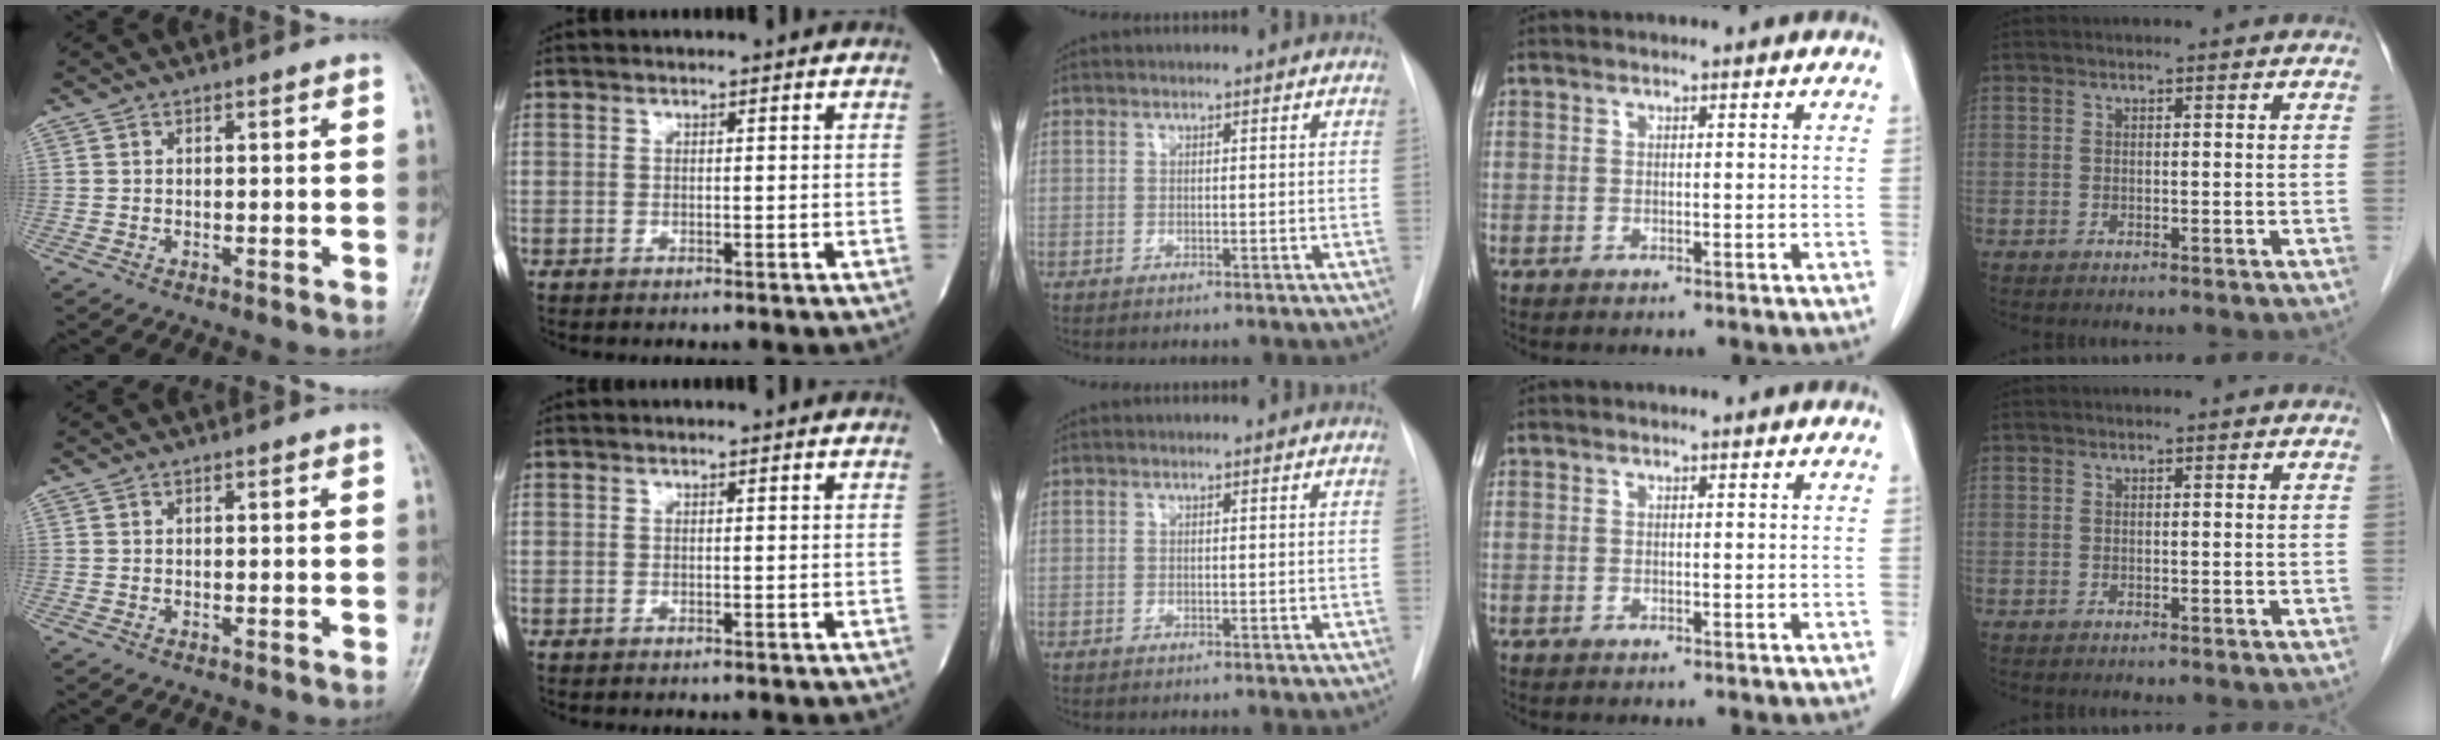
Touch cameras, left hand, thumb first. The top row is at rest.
{}